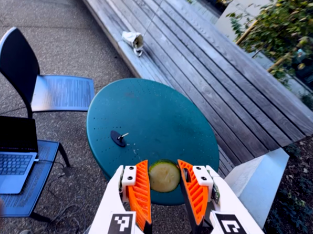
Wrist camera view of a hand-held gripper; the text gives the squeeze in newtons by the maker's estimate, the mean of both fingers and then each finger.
{"total": 11.7, "left": 12.3, "right": 11.2}